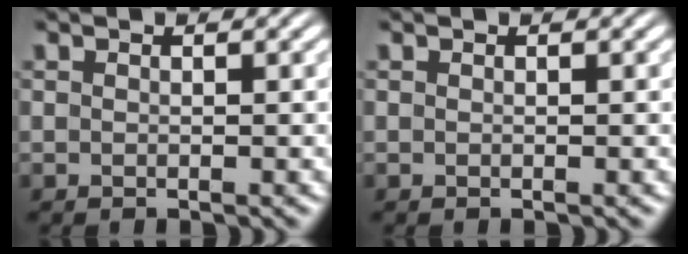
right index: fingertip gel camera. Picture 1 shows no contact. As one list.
[{"total": 0.0}]